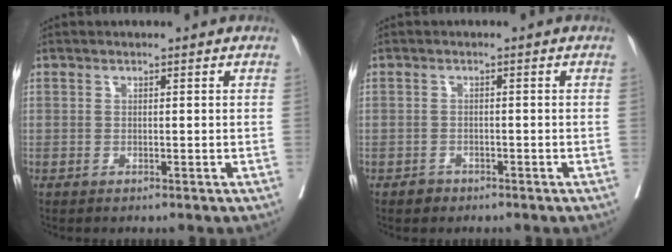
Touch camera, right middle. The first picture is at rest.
{"total": 1.3, "force": [-1.0, 0.8, 0.1], "torque": [-0.004, 0.002, -0.016]}